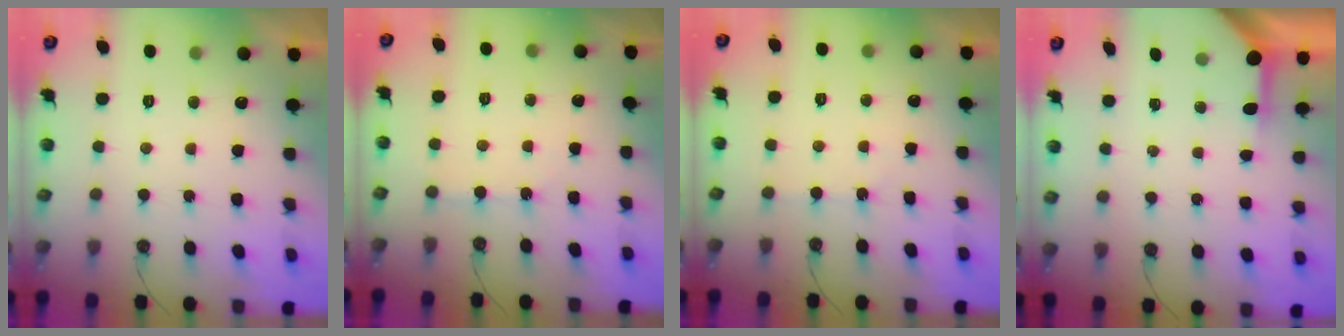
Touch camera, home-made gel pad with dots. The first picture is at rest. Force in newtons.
{"total": 3.8, "press": 3.8, "slide": 0.7}
{"total": 2.5, "press": 2.5, "slide": 0.5}
{"total": 3.6, "press": 3.6, "slide": 0.4}